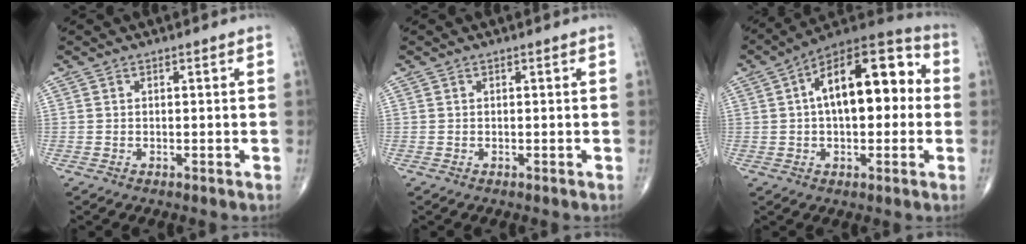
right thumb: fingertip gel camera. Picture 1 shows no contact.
{"total": 0.0}
{"total": 18.7, "force": [2.4, 9.3, 16.0], "torque": [-0.223, 0.042, 0.026]}